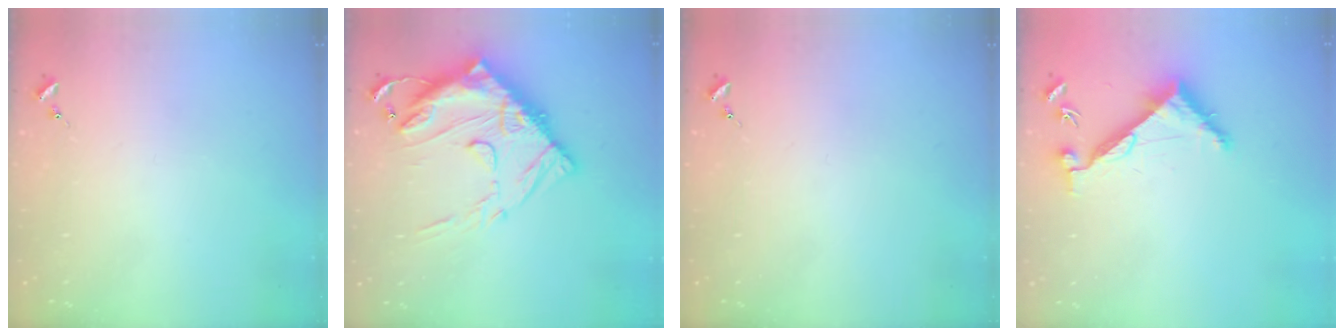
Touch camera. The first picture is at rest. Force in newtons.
{"total": 21.5, "press": 21.4, "slide": 2.1}
{"total": 0.0}
{"total": 6.9, "press": 6.9, "slide": 0.3}